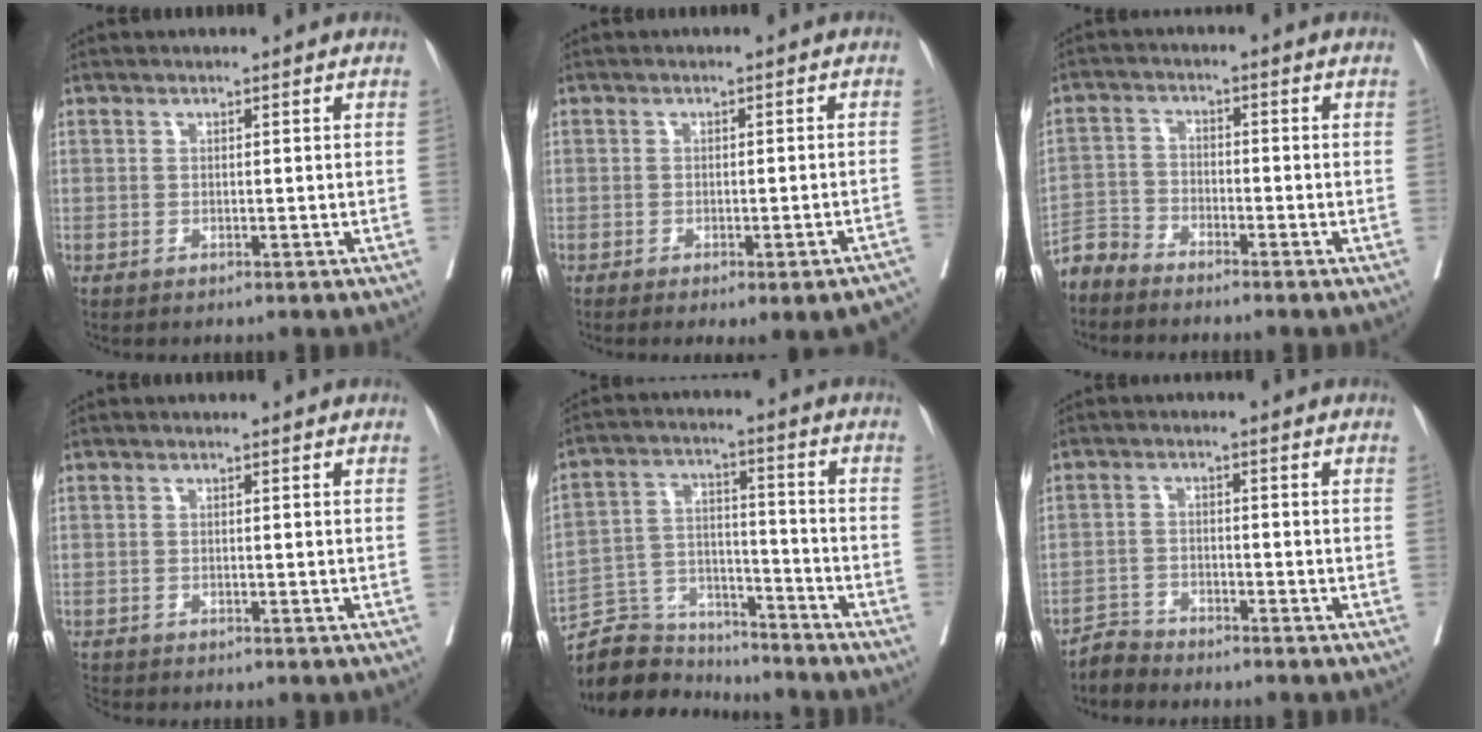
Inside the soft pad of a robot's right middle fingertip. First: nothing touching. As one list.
[{"total": 9.3, "force": [-7.5, 1.6, 5.3], "torque": [-0.057, 0.004, -0.087]}, {"total": 3.9, "force": [-3.9, 0.7, -0.1], "torque": [0.002, -0.009, -0.081]}, {"total": 1.6, "force": [-1.6, 0.1, -0.2], "torque": [-0.002, -0.011, -0.030]}, {"total": 12.2, "force": [-11.6, 3.4, 0.6], "torque": [-0.016, 0.042, -0.205]}, {"total": 3.0, "force": [-2.9, 0.2, -0.9], "torque": [0.019, -0.013, -0.058]}]